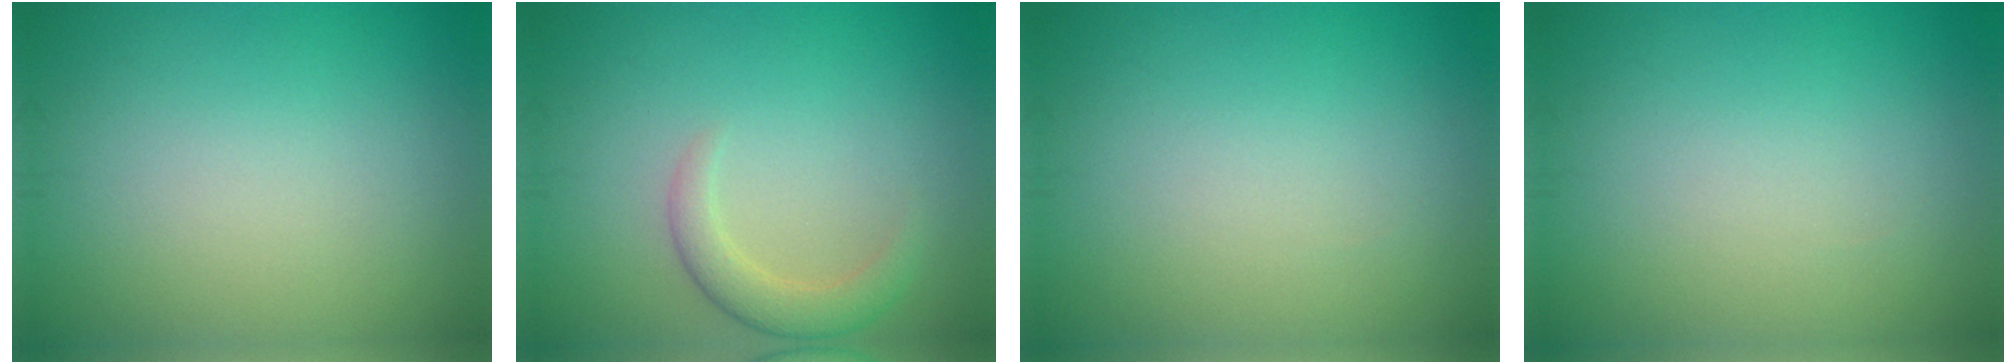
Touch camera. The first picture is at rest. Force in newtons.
{"total": 2.5, "press": 2.5, "slide": 0.2}
{"total": 0.0}
{"total": 0.0}